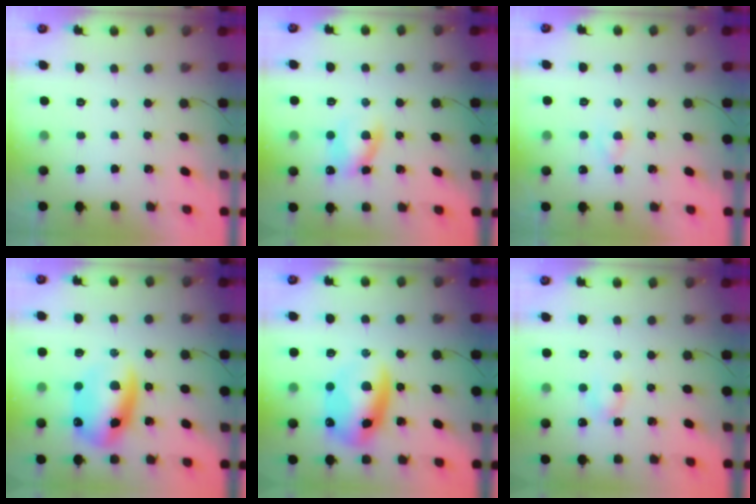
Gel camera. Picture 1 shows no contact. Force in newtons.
{"total": 8.6, "press": 8.4, "slide": 1.5}
{"total": 1.9, "press": 1.6, "slide": 0.9}
{"total": 14.4, "press": 13.9, "slide": 3.8}
{"total": 13.4, "press": 13.0, "slide": 3.1}
{"total": 4.3, "press": 4.2, "slide": 0.8}